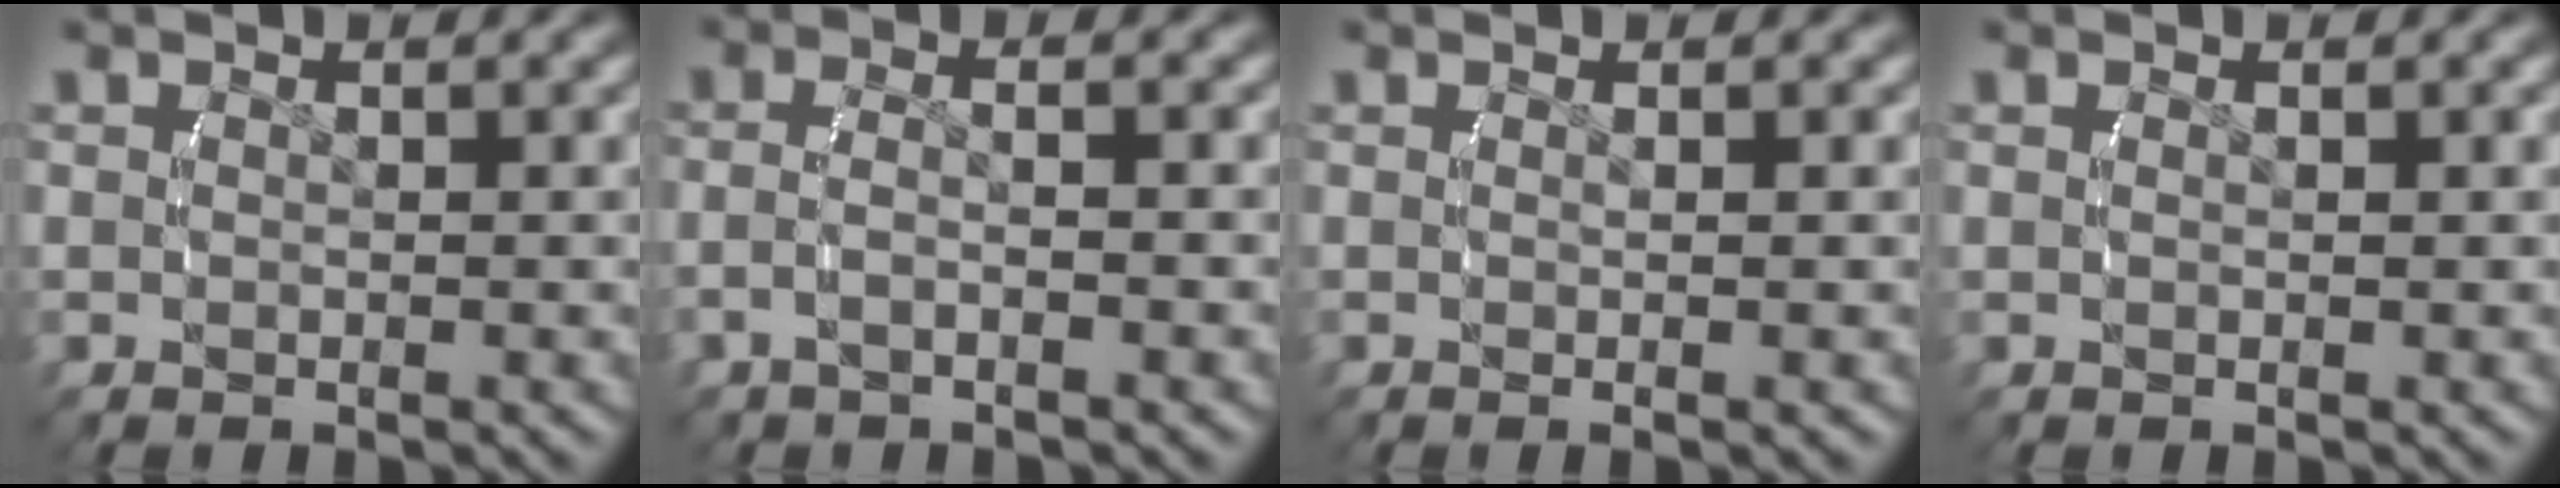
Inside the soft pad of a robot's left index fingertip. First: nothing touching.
{"total": 2.2, "force": [-1.0, 0.4, 1.9], "torque": [-0.045, -0.004, -0.016]}
{"total": 0.9, "force": [-0.2, -0.5, 0.8], "torque": [-0.017, 0.001, -0.002]}
{"total": 0.0}